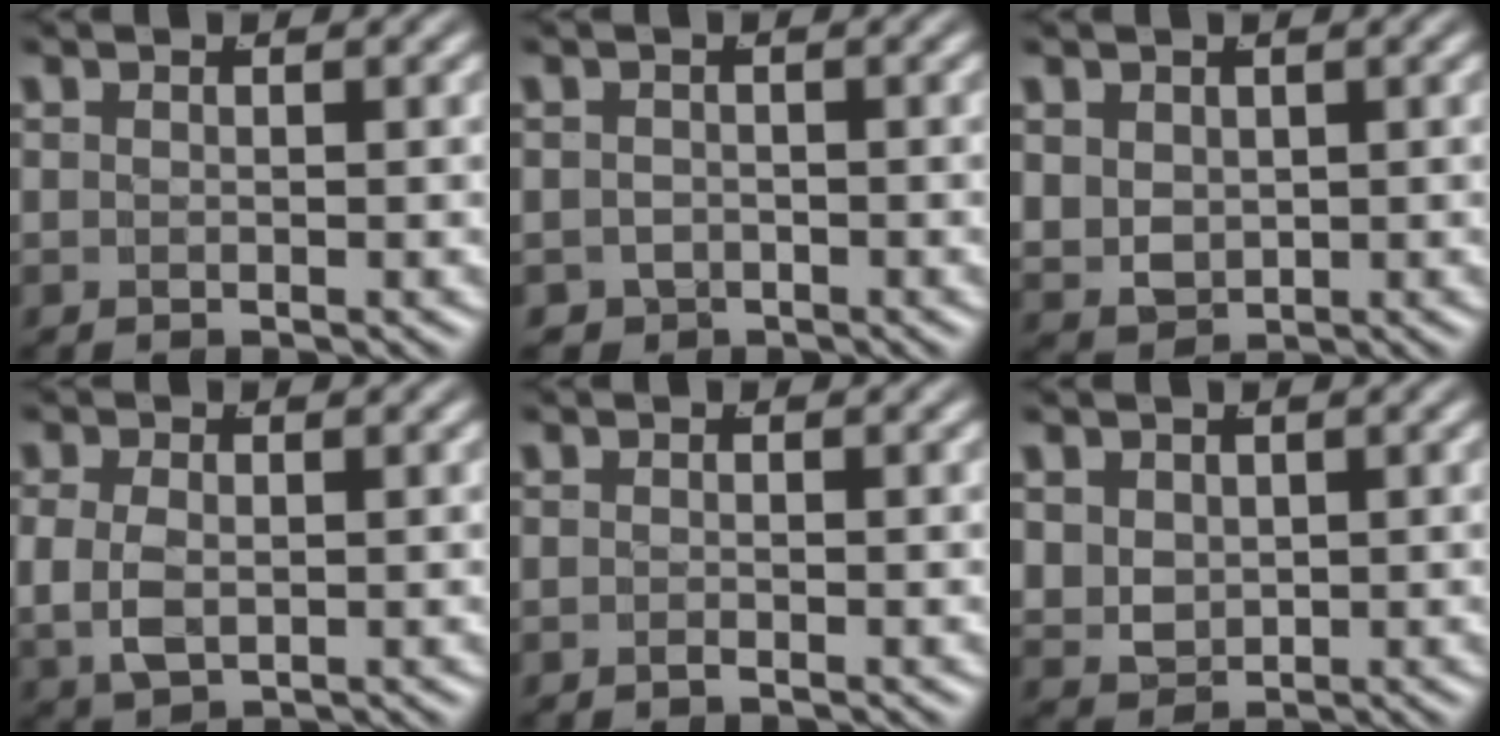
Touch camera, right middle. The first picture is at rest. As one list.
[{"total": 3.2, "force": [-2.0, 2.4, 0.3], "torque": [-0.014, -0.023, -0.028]}, {"total": 4.2, "force": [0.3, 3.6, 2.0], "torque": [-0.060, -0.028, 0.026]}, {"total": 3.3, "force": [0.0, 2.4, 2.3], "torque": [-0.063, -0.016, 0.013]}, {"total": 0.5, "force": [-0.5, -0.1, 0.2], "torque": [-0.004, 0.000, -0.009]}, {"total": 4.1, "force": [0.5, 3.6, 1.9], "torque": [-0.060, -0.027, 0.028]}]